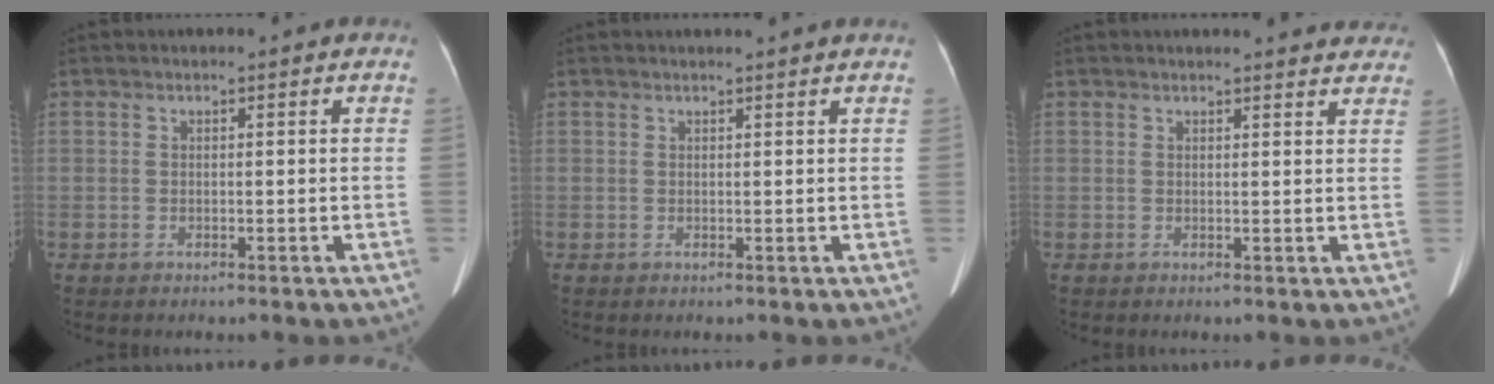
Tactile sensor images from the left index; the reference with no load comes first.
{"total": 2.5, "force": [2.3, -0.5, 0.8], "torque": [-0.014, 0.006, 0.027]}
{"total": 8.6, "force": [8.2, 1.5, 2.1], "torque": [-0.009, -0.004, 0.069]}